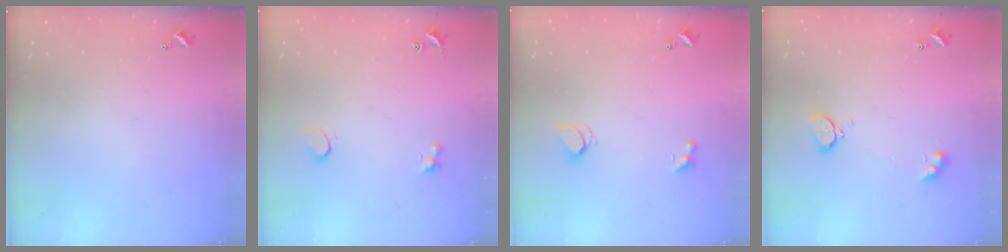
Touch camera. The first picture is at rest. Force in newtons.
{"total": 2.6, "press": 2.3, "slide": 1.2}
{"total": 1.3, "press": 1.2, "slide": 0.4}
{"total": 2.1, "press": 2.1, "slide": 0.5}